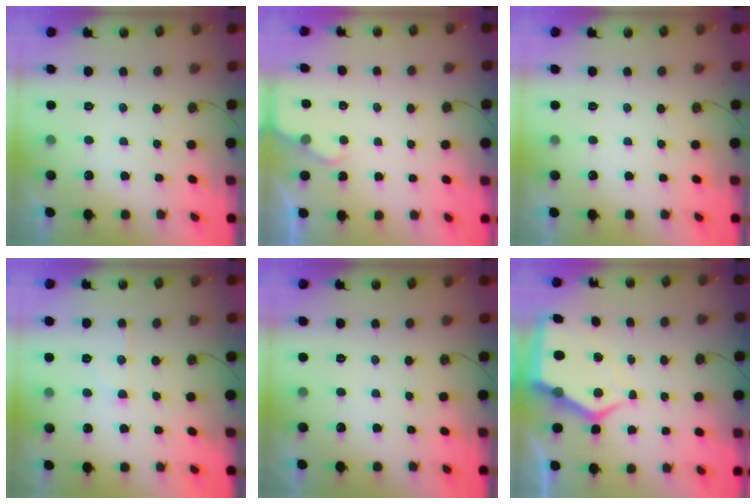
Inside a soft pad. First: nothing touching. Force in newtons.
{"total": 3.2, "press": 3.1, "slide": 0.3}
{"total": 0.0}
{"total": 7.4, "press": 7.4, "slide": 0.5}
{"total": 0.0}
{"total": 9.7, "press": 9.6, "slide": 1.2}